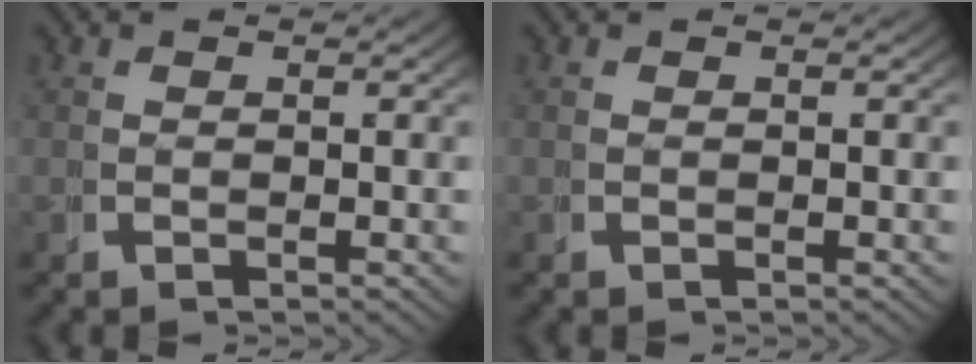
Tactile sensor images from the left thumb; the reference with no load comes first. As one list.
[{"total": 0.0}]